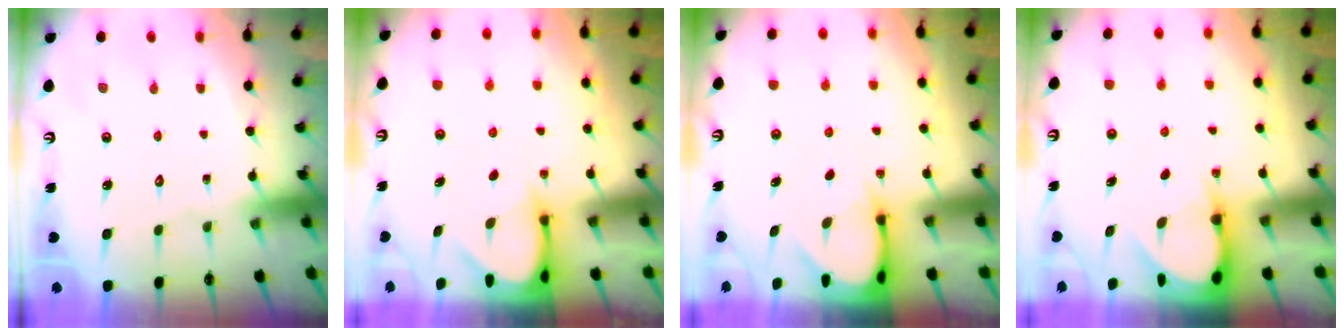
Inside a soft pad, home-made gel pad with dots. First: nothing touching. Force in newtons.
{"total": 3.6, "press": 3.6, "slide": 0.3}
{"total": 3.4, "press": 3.4, "slide": 0.3}
{"total": 4.7, "press": 4.6, "slide": 0.5}